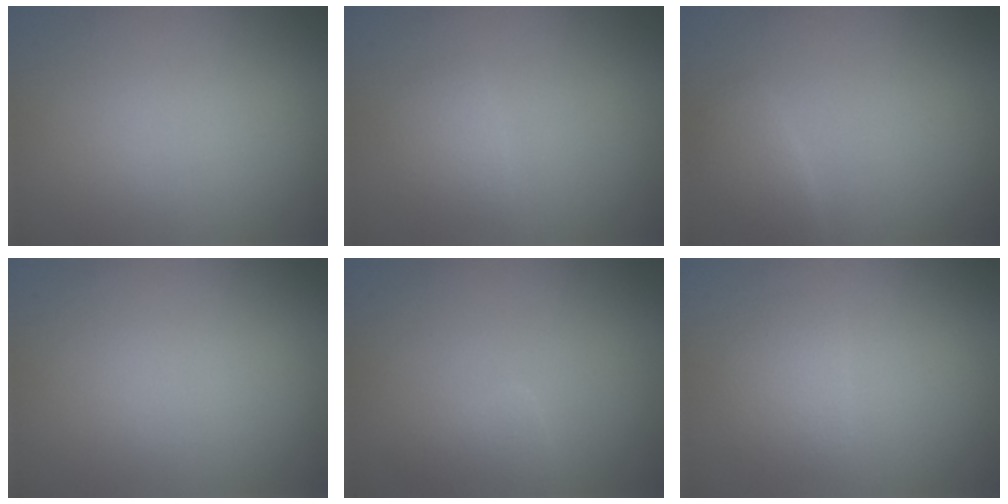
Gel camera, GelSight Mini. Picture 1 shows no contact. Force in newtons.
{"total": 1.3, "press": 1.3, "slide": 0.0}
{"total": 1.6, "press": 1.6, "slide": 0.1}
{"total": 0.0}
{"total": 1.6, "press": 1.6, "slide": 0.0}
{"total": 1.8, "press": 1.8, "slide": 0.1}